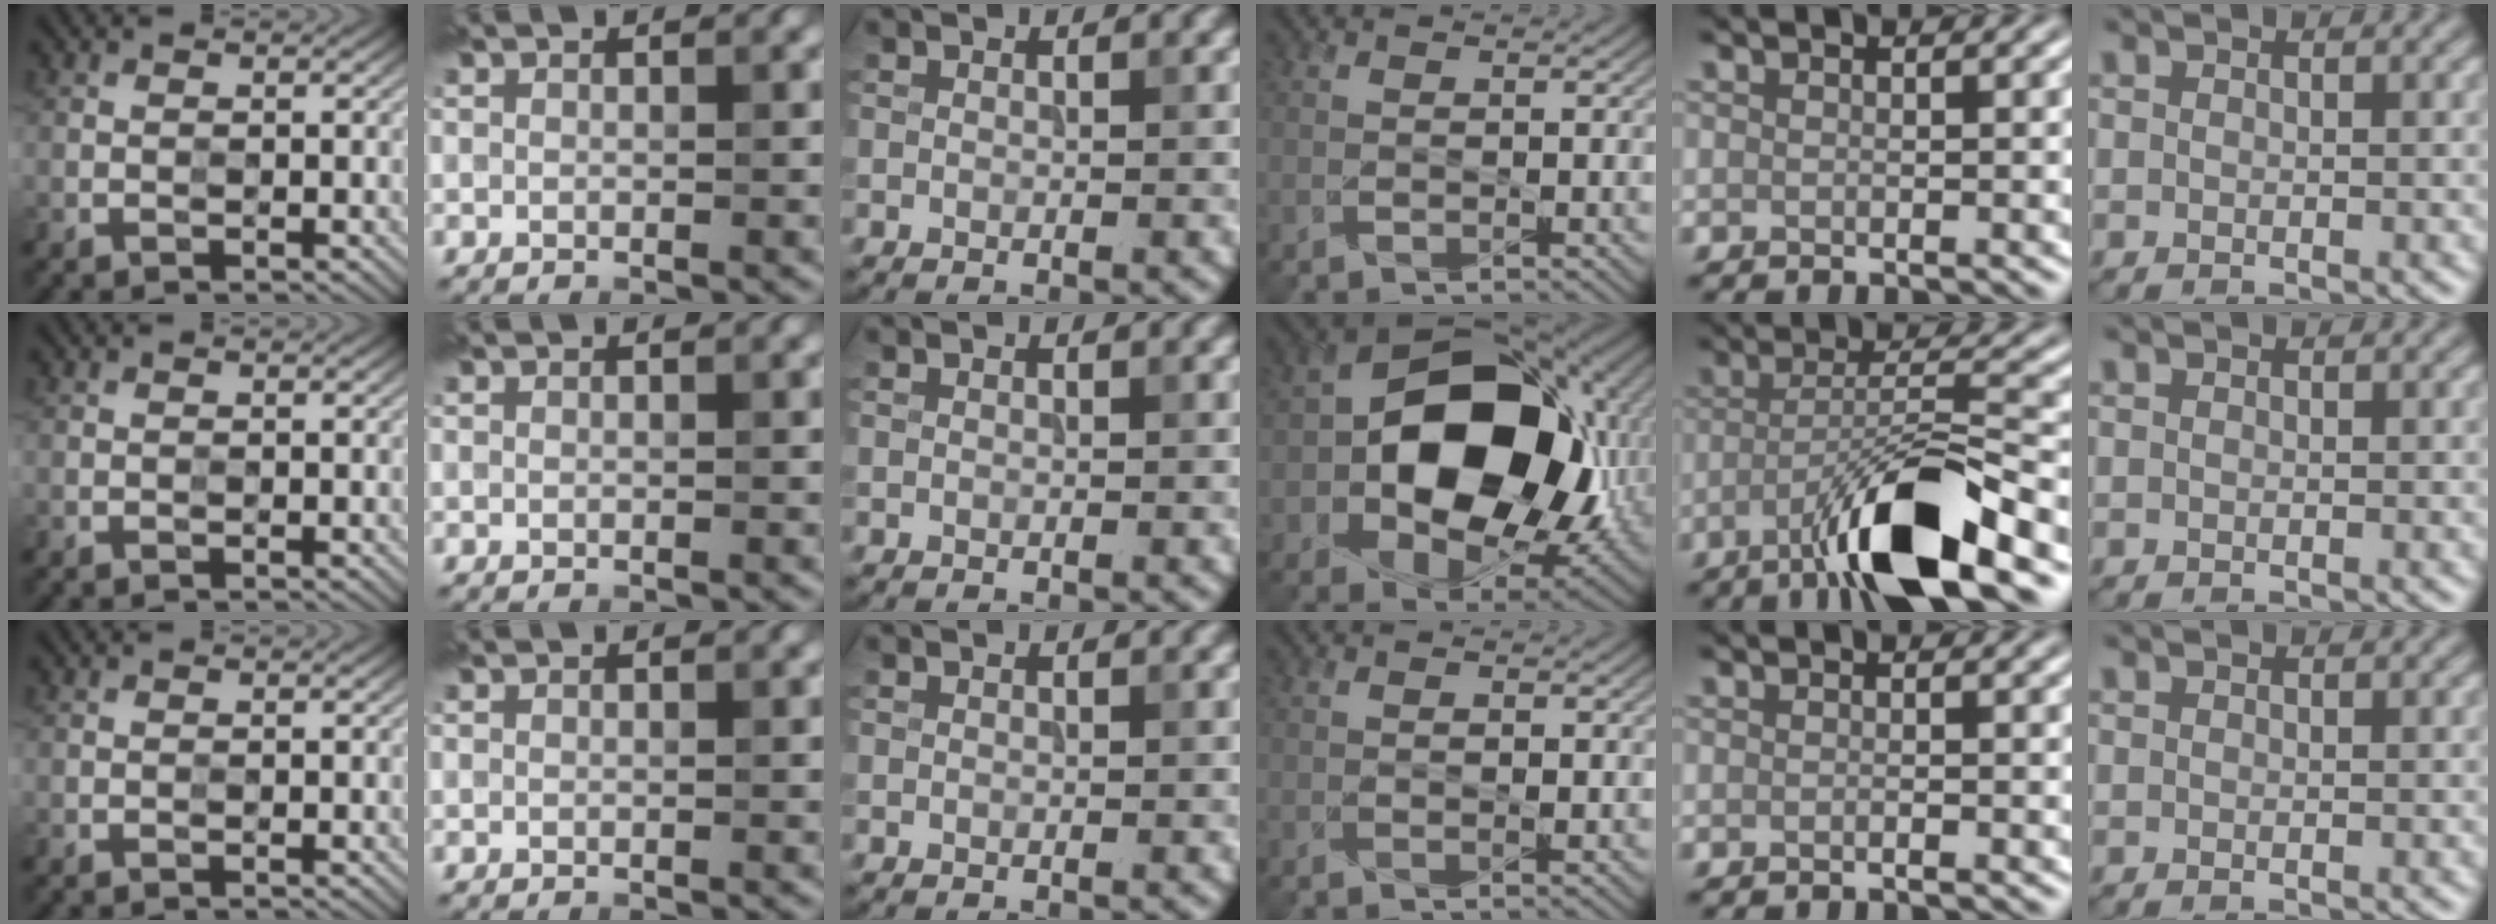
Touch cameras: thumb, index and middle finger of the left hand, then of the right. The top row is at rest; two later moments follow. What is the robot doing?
{"motion": "press", "object": "stopwatch"}